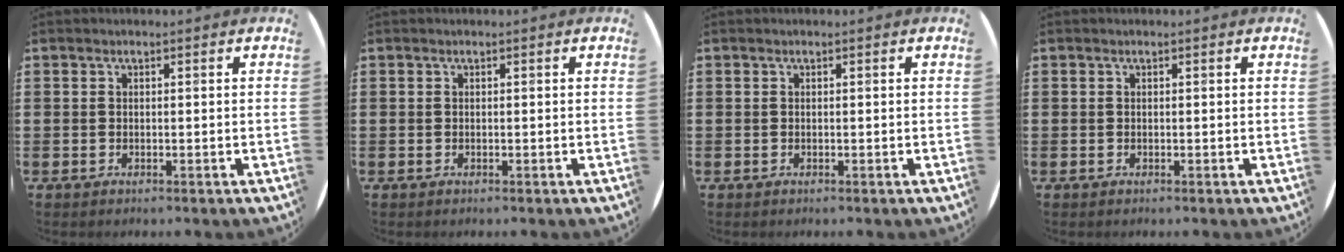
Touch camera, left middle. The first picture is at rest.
{"total": 0.0}
{"total": 0.0}
{"total": 0.0}